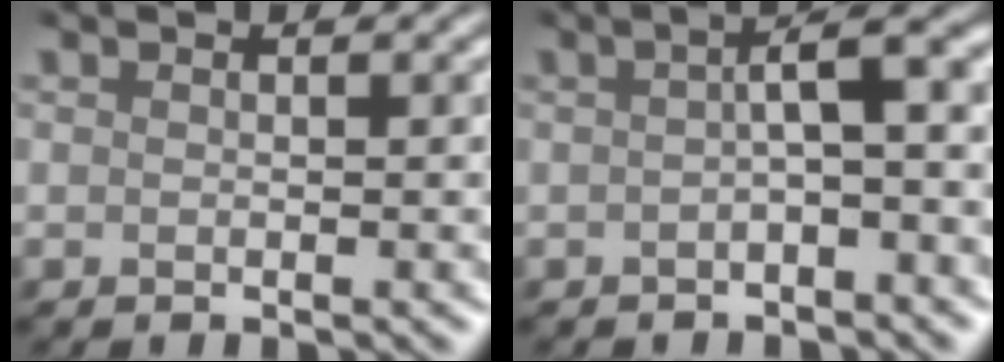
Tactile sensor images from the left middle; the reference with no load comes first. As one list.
[{"total": 4.5, "force": [-0.7, 1.2, 4.3], "torque": [-0.056, 0.016, -0.019]}]